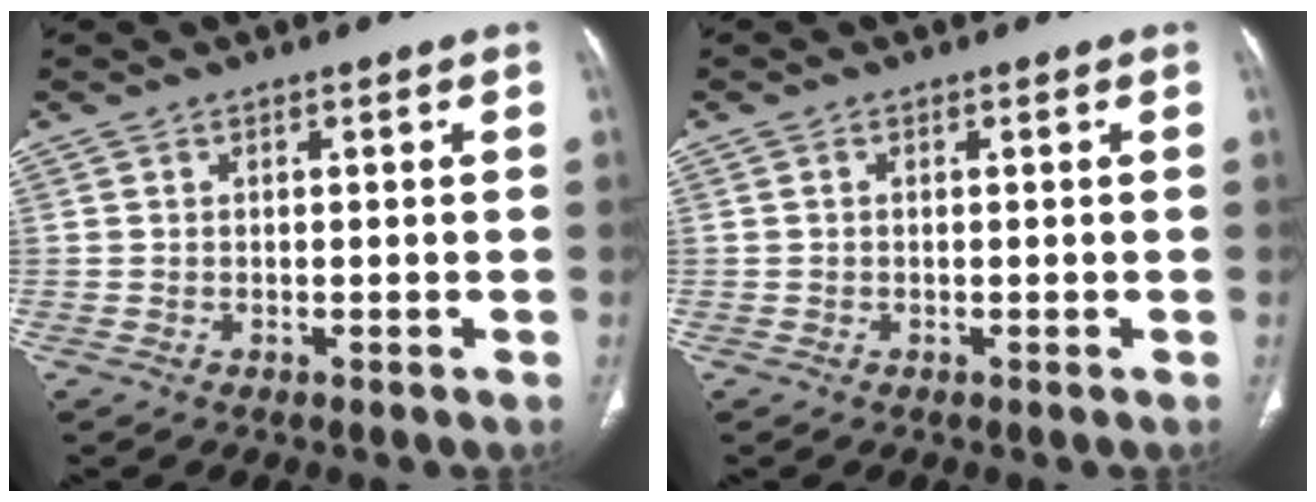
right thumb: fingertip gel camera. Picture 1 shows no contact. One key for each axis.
{"total": 0.0}